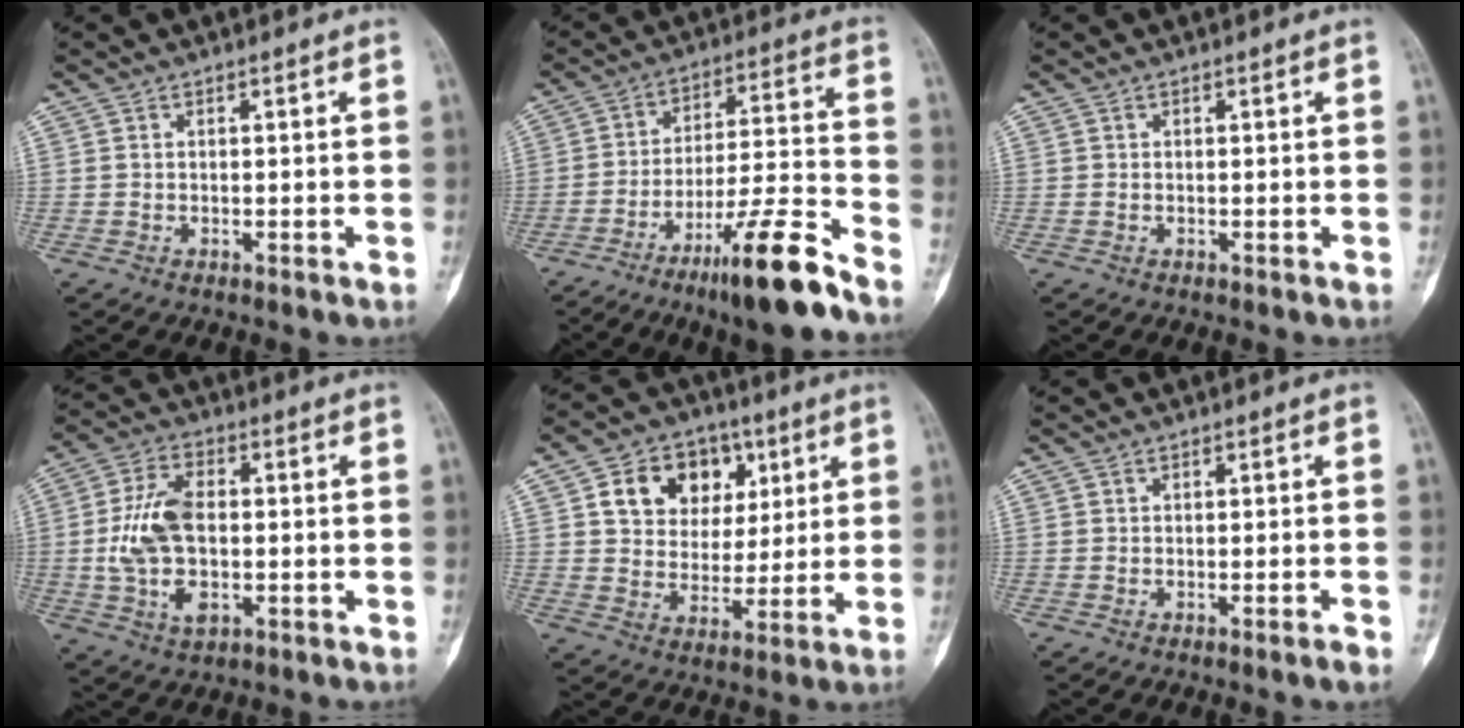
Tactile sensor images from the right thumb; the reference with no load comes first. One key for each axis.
{"total": 15.3, "fx": -10.6, "fy": 1.4, "fz": 10.9, "tx": -0.183, "ty": 0.071, "tz": -0.175}
{"total": 0.0}
{"total": 12.2, "fx": -0.6, "fy": 6.9, "fz": 10.1, "tx": -0.197, "ty": 0.009, "tz": -0.010}
{"total": 13.1, "fx": 4.9, "fy": 10.0, "fz": 6.8, "tx": -0.063, "ty": -0.009, "tz": 0.082}
{"total": 1.3, "fx": -0.9, "fy": -0.2, "fz": 0.9, "tx": -0.016, "ty": 0.000, "tz": -0.014}